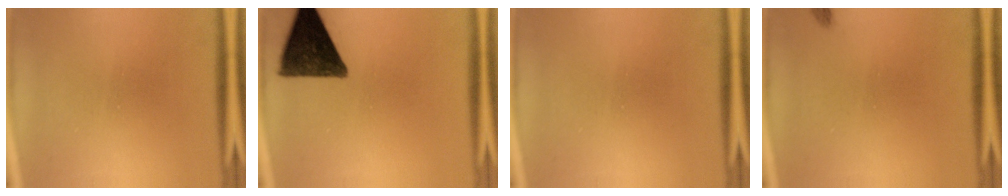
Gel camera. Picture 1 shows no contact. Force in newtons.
{"total": 13.9}
{"total": 0.0}
{"total": 1.1}